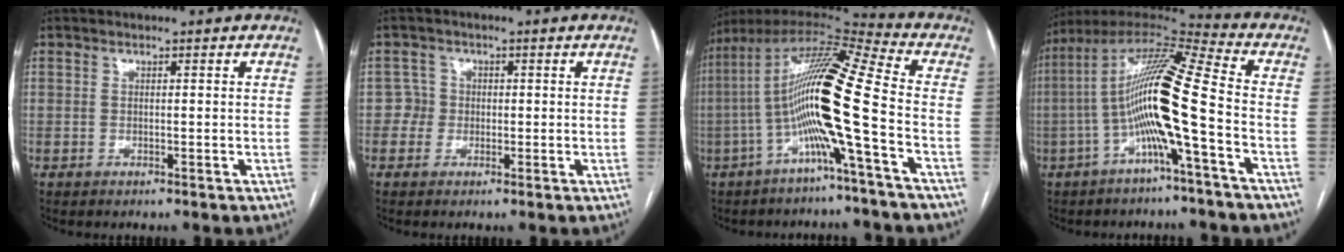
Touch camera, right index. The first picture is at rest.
{"total": 2.3, "force": [-0.3, 2.2, 0.0], "torque": [0.013, 0.010, -0.011]}
{"total": 16.2, "force": [-3.3, -1.0, 15.9], "torque": [-0.291, 0.018, -0.077]}
{"total": 15.0, "force": [-3.3, -0.1, 14.7], "torque": [-0.275, 0.023, -0.072]}